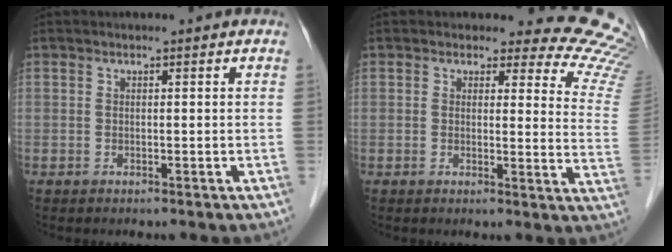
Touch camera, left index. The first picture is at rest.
{"total": 15.0, "force": [14.2, 4.0, 2.8], "torque": [0.010, -0.108, 0.102]}